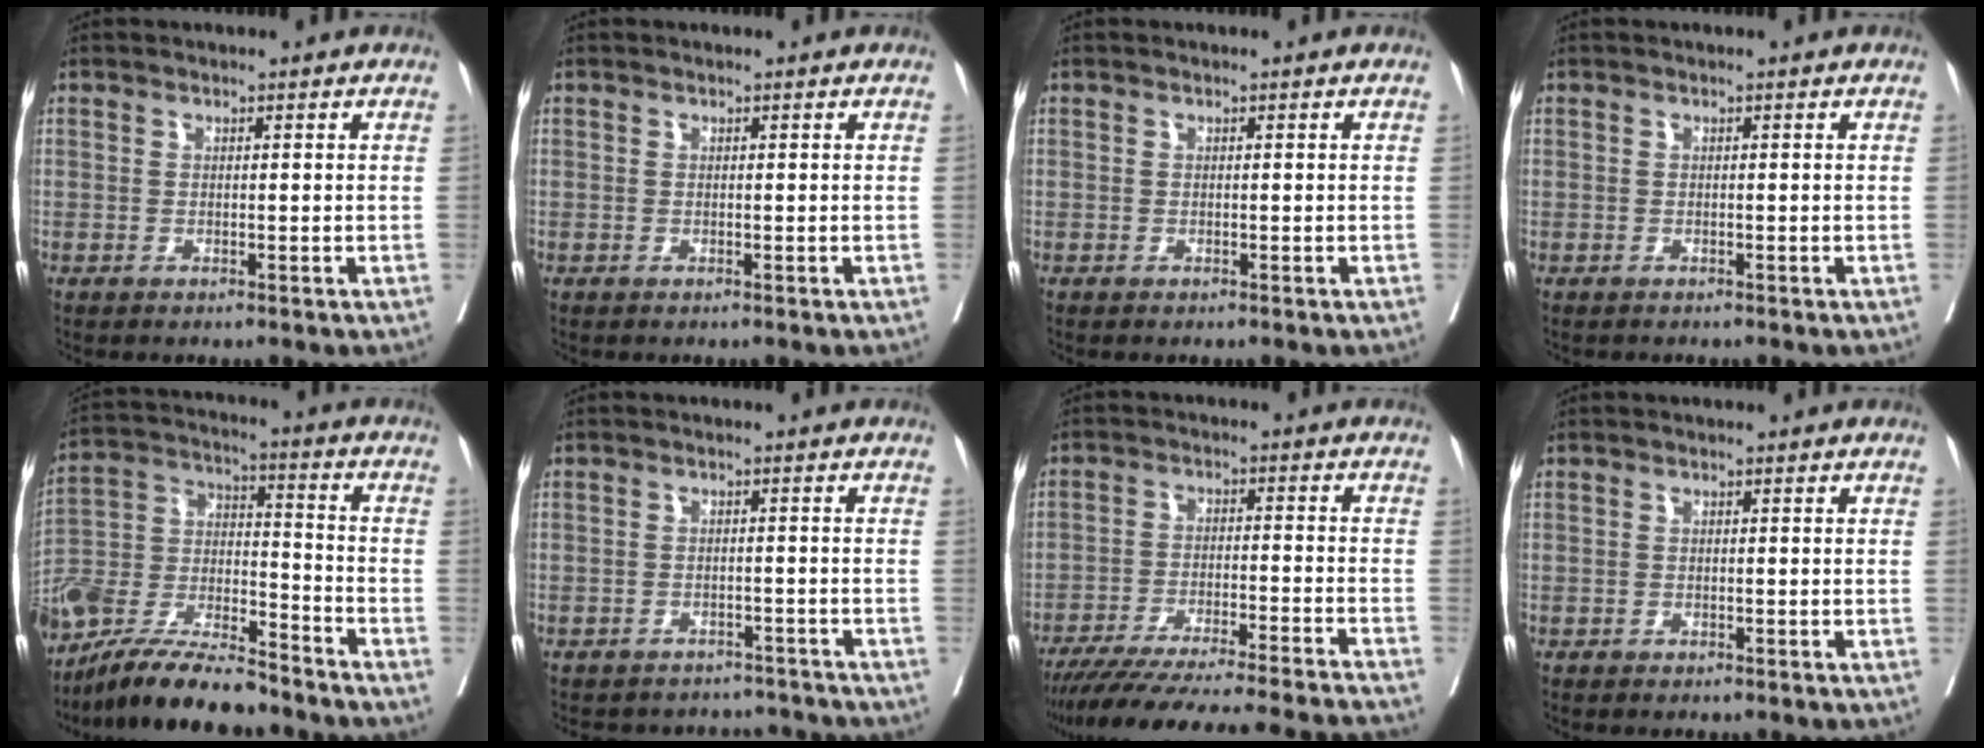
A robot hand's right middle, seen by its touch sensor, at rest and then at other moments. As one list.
[{"total": 0.0}, {"total": 0.0}, {"total": 0.6, "force": [-0.5, 0.3, 0.0], "torque": [-0.011, 0.000, -0.011]}, {"total": 19.0, "force": [-16.3, 3.8, 9.1], "torque": [-0.208, -0.011, -0.306]}, {"total": 10.1, "force": [-9.5, 3.2, 0.8], "torque": [-0.016, 0.019, -0.112]}, {"total": 24.2, "force": [-22.1, -0.5, 9.9], "torque": [-0.123, -0.051, -0.310]}, {"total": 1.1, "force": [-1.0, 0.4, 0.4], "torque": [-0.014, -0.003, -0.013]}]